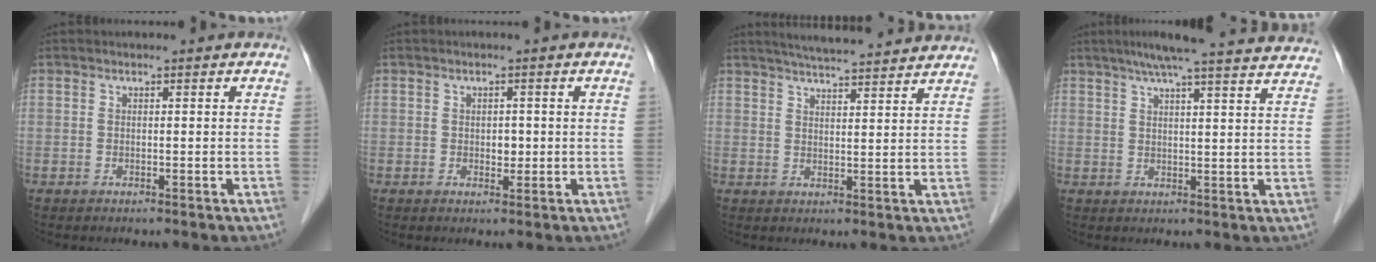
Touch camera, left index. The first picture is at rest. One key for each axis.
{"total": 1.4, "fx": 0.0, "fy": 1.0, "fz": 1.0, "tx": -0.016, "ty": 0.000, "tz": 0.002}
{"total": 13.6, "fx": 12.5, "fy": 0.7, "fz": 5.2, "tx": -0.083, "ty": 0.023, "tz": 0.162}
{"total": 20.8, "fx": 19.1, "fy": 0.3, "fz": 8.4, "tx": -0.118, "ty": 0.001, "tz": 0.232}